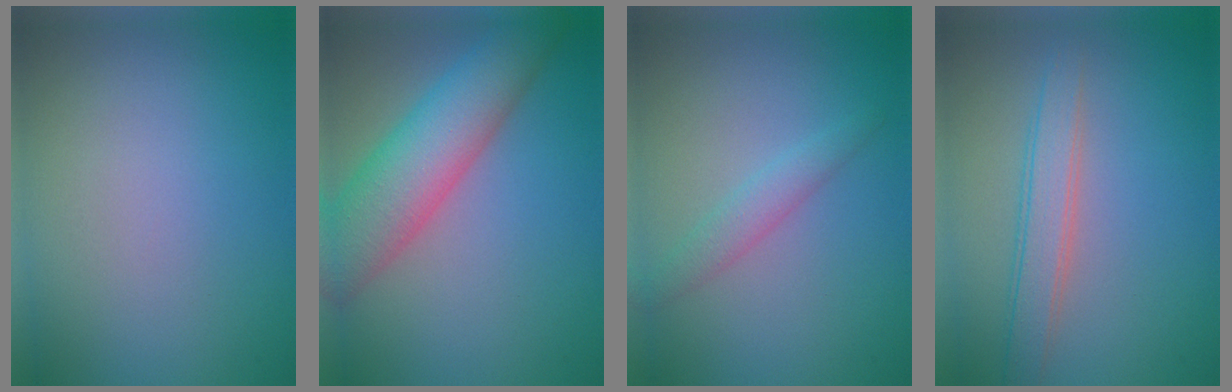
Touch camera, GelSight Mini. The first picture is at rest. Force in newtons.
{"total": 7.6, "press": 7.6, "slide": 0.4}
{"total": 1.9, "press": 1.9, "slide": 0.0}
{"total": 3.2, "press": 3.2, "slide": 0.1}